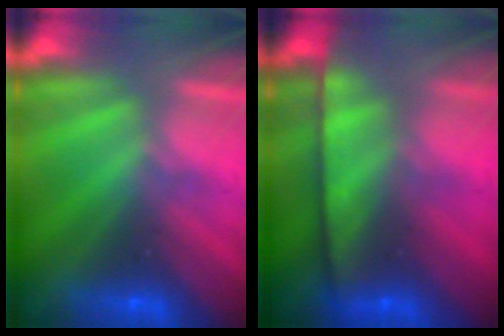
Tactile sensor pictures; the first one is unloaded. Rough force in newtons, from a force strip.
{"total": 9.1}